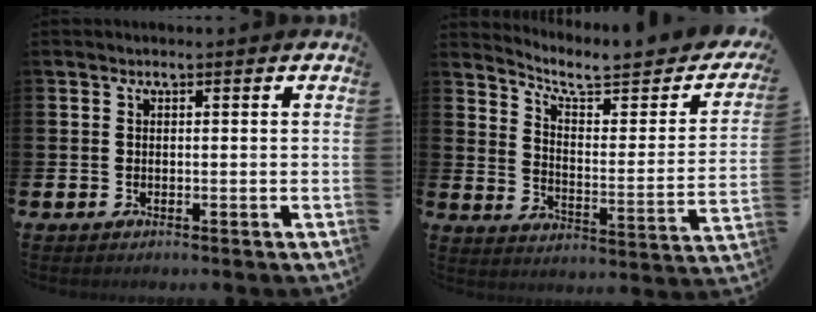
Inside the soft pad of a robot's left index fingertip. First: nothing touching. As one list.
[{"total": 6.0, "force": [5.1, 1.3, 2.9], "torque": [-0.071, -0.043, 0.077]}]